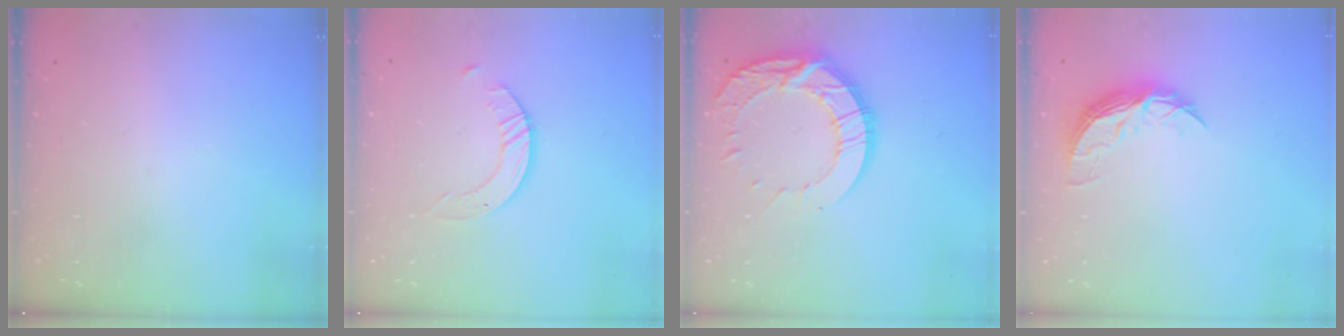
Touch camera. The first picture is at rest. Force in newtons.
{"total": 2.5, "press": 2.5, "slide": 0.3}
{"total": 15.2, "press": 15.2, "slide": 1.2}
{"total": 7.9, "press": 7.8, "slide": 0.6}